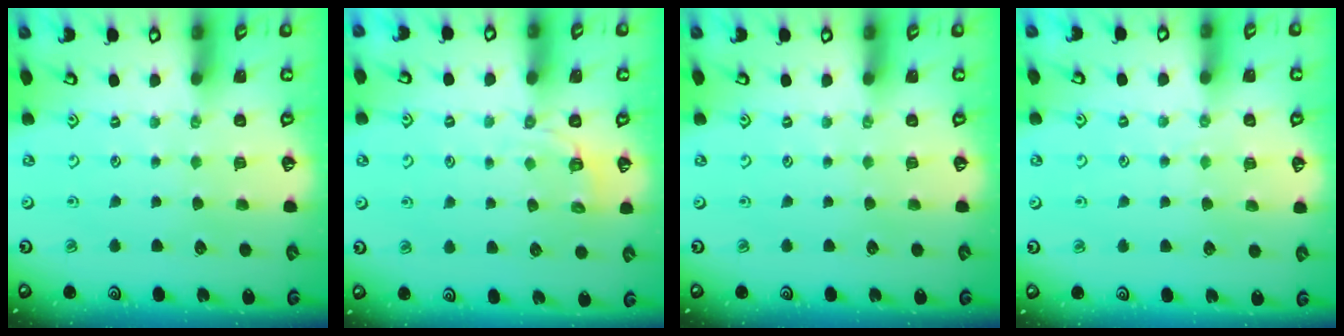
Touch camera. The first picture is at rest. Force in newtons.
{"total": 2.7, "press": 1.4, "slide": 2.3}
{"total": 0.0}
{"total": 4.5, "press": 4.5, "slide": 0.6}